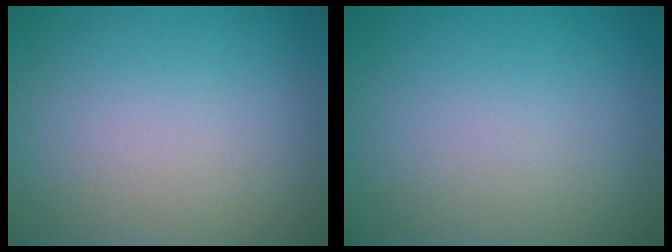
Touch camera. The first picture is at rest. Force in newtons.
{"total": 0.0}